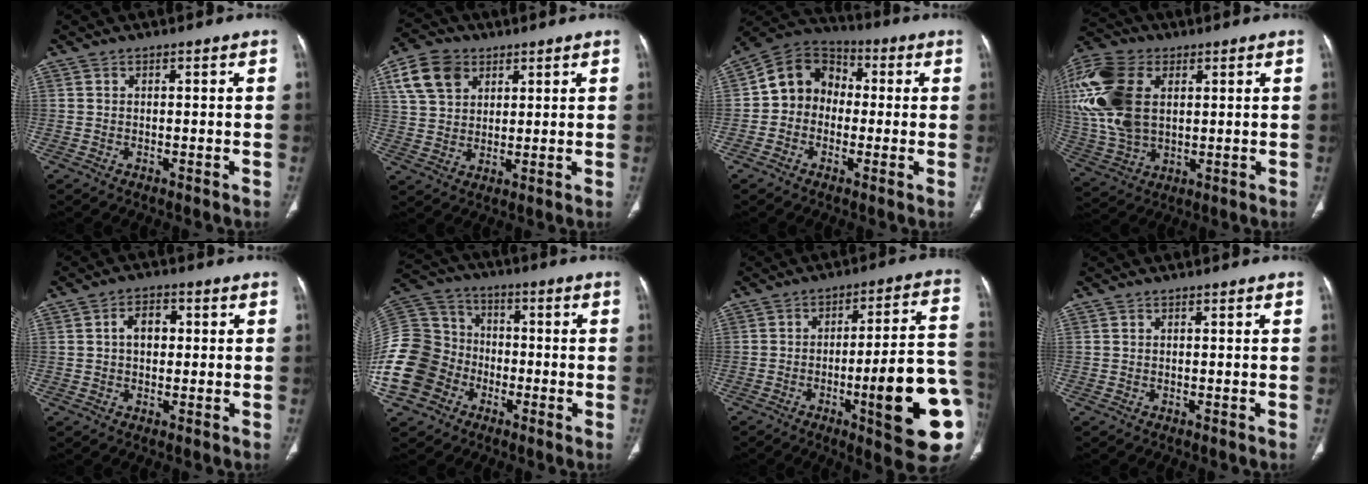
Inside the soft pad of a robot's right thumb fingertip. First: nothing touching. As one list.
[{"total": 10.0, "force": [4.6, 7.2, 5.2], "torque": [-0.082, -0.004, 0.090]}, {"total": 11.1, "force": [-0.1, 9.6, 5.6], "torque": [-0.067, 0.036, -0.018]}, {"total": 22.8, "force": [5.4, 14.6, 16.6], "torque": [-0.394, 0.005, 0.106]}, {"total": 4.9, "force": [0.7, 3.4, 3.5], "torque": [-0.045, 0.011, 0.009]}, {"total": 19.9, "force": [-7.2, 16.5, 8.5], "torque": [-0.198, 0.061, -0.131]}, {"total": 20.8, "force": [-5.7, 3.5, 19.8], "torque": [-0.224, 0.018, -0.072]}, {"total": 0.0}]